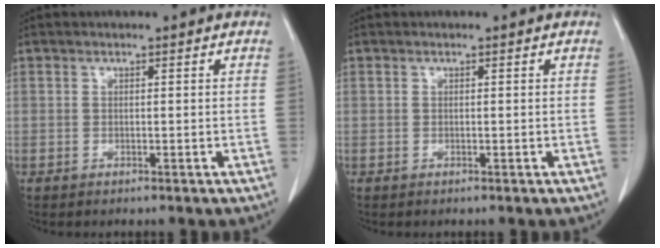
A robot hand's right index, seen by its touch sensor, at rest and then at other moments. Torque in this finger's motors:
{"motor_torque": [-0.15, 0.10, 0.01, -0.01]}